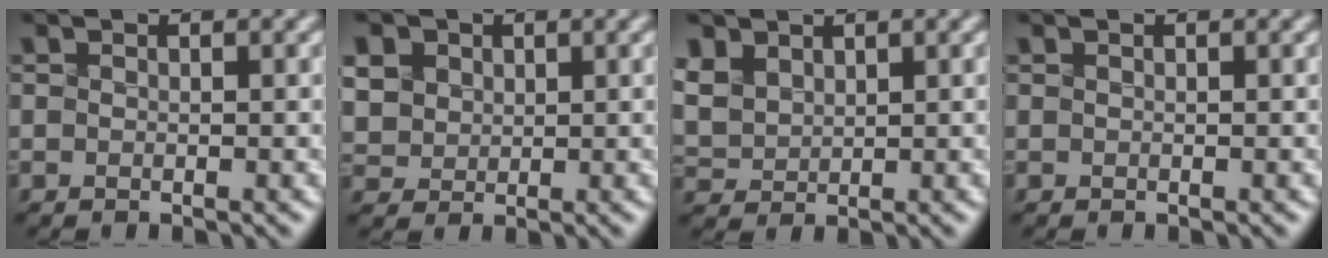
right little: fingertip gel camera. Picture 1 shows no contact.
{"total": 9.5, "force": [4.3, 7.4, 4.2], "torque": [-0.114, 0.028, 0.070]}
{"total": 4.4, "force": [2.3, 3.1, 2.2], "torque": [-0.083, 0.015, 0.062]}
{"total": 0.0}